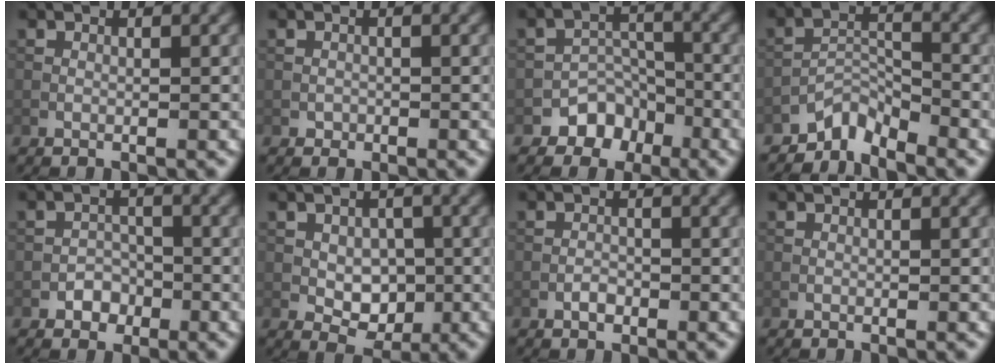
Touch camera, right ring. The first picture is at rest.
{"total": 0.7, "force": [-0.3, 0.6, 0.0], "torque": [0.006, -0.003, -0.006]}
{"total": 3.7, "force": [-2.5, 2.6, 0.8], "torque": [0.005, 0.009, -0.039]}
{"total": 3.3, "force": [-3.0, 0.8, 0.8], "torque": [-0.007, 0.009, -0.064]}
{"total": 1.9, "force": [-1.1, 1.4, 0.6], "torque": [-0.001, 0.006, -0.018]}
{"total": 3.7, "force": [-0.4, 2.7, 2.5], "torque": [-0.035, -0.003, -0.005]}
{"total": 1.1, "force": [-0.7, 0.6, 0.6], "torque": [-0.009, 0.002, -0.014]}
{"total": 0.0}